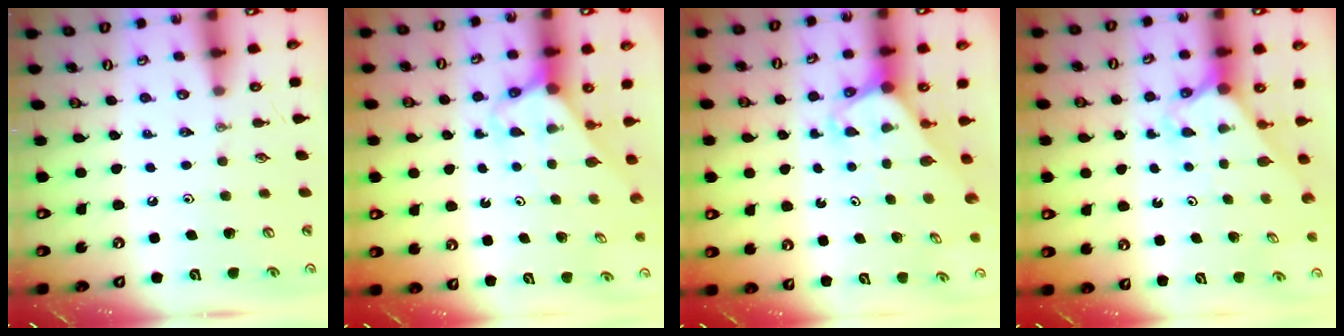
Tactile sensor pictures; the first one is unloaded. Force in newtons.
{"total": 2.7, "press": 2.7, "slide": 0.1}
{"total": 1.9, "press": 1.9, "slide": 0.1}
{"total": 2.4, "press": 2.4, "slide": 0.2}